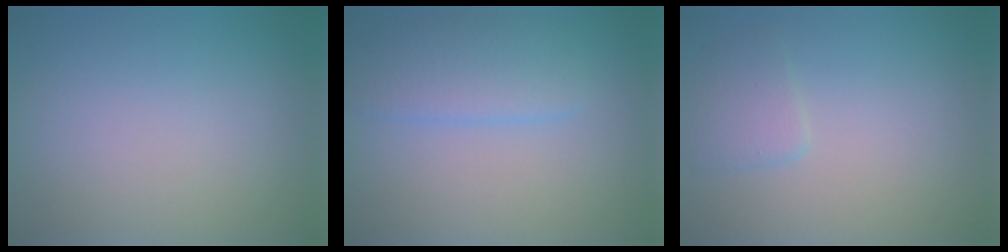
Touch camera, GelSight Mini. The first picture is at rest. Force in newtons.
{"total": 3.4, "press": 3.4, "slide": 0.1}
{"total": 1.6, "press": 1.6, "slide": 0.0}